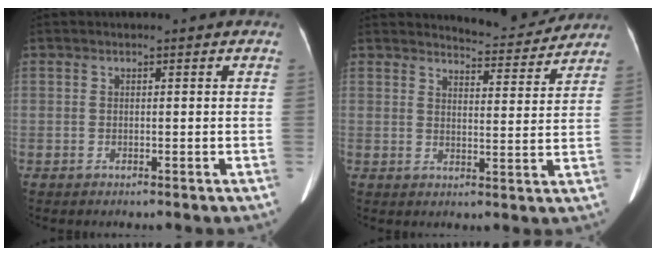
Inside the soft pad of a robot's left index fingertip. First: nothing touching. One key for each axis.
{"total": 7.5, "fx": 7.5, "fy": 0.7, "fz": 0.6, "tx": -0.008, "ty": -0.029, "tz": 0.089}